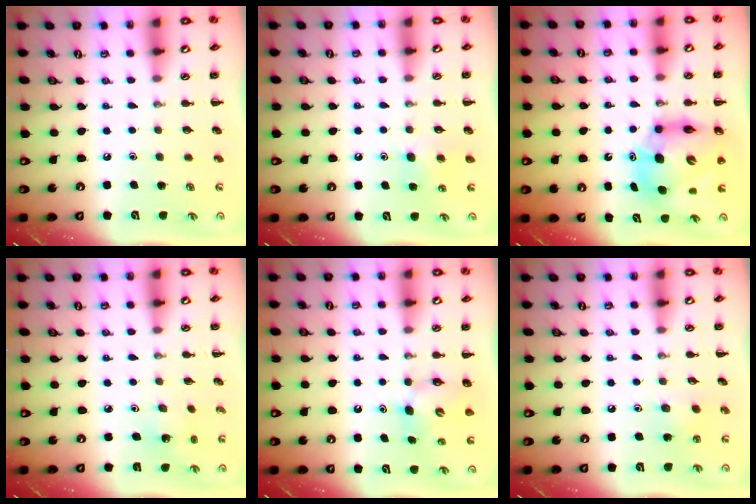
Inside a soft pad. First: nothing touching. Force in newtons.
{"total": 5.8, "press": 5.6, "slide": 1.5}
{"total": 12.6, "press": 12.0, "slide": 3.8}
{"total": 1.7, "press": 1.5, "slide": 0.7}
{"total": 4.6, "press": 4.5, "slide": 0.9}
{"total": 4.9, "press": 4.7, "slide": 1.3}